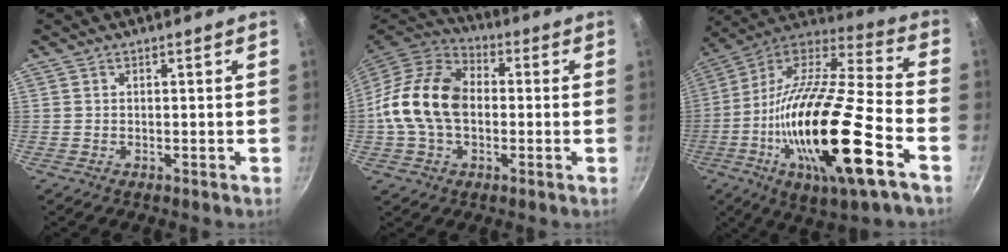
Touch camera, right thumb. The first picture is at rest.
{"total": 16.6, "force": [-0.5, 11.6, 11.8], "torque": [-0.196, 0.032, -0.025]}
{"total": 29.0, "force": [-10.0, 7.5, 26.2], "torque": [-0.451, 0.016, -0.186]}